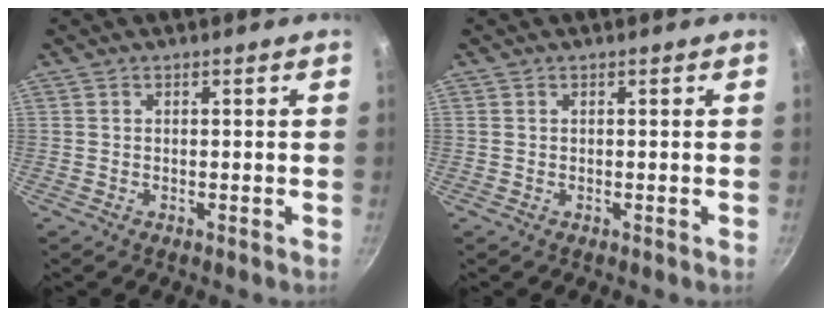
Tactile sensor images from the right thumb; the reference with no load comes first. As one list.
[{"total": 0.0}]